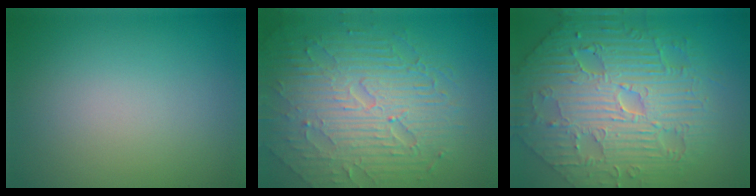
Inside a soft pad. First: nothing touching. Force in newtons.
{"total": 9.6, "press": 6.4, "slide": 7.1}
{"total": 9.4, "press": 7.1, "slide": 6.3}